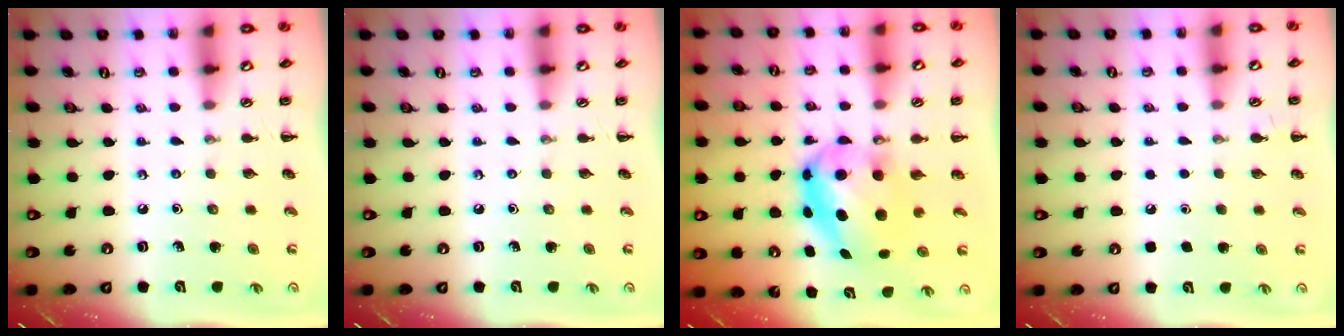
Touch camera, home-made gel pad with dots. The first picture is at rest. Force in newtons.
{"total": 0.0}
{"total": 7.8, "press": 7.5, "slide": 1.9}
{"total": 1.8, "press": 1.8, "slide": 0.1}